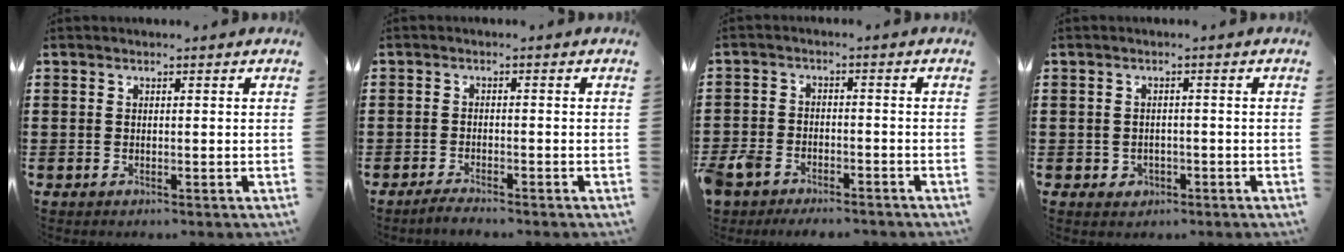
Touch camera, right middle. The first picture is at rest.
{"total": 1.8, "force": [-1.7, 0.0, 0.5], "torque": [-0.011, 0.001, -0.034]}
{"total": 4.4, "force": [-3.9, 1.8, 1.1], "torque": [-0.048, -0.002, -0.086]}
{"total": 1.4, "force": [-0.6, 1.2, 0.4], "torque": [-0.013, 0.002, -0.016]}